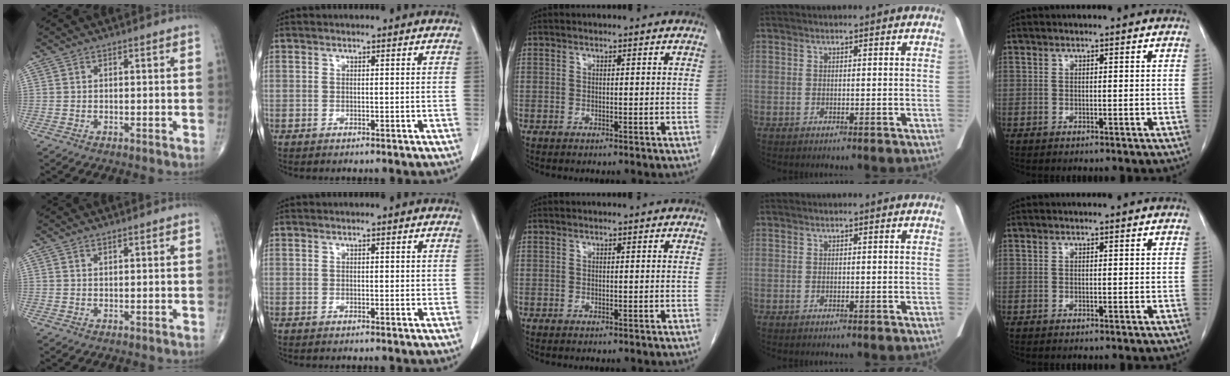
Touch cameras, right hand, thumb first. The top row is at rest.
{"thumb": {"total": 0.6, "force": [0.5, 0.0, 0.3], "torque": [-0.007, -0.004, 0.011]}, "index": {"total": 1.1, "force": [0.2, 0.6, 0.9], "torque": [-0.009, 0.000, 0.002]}}